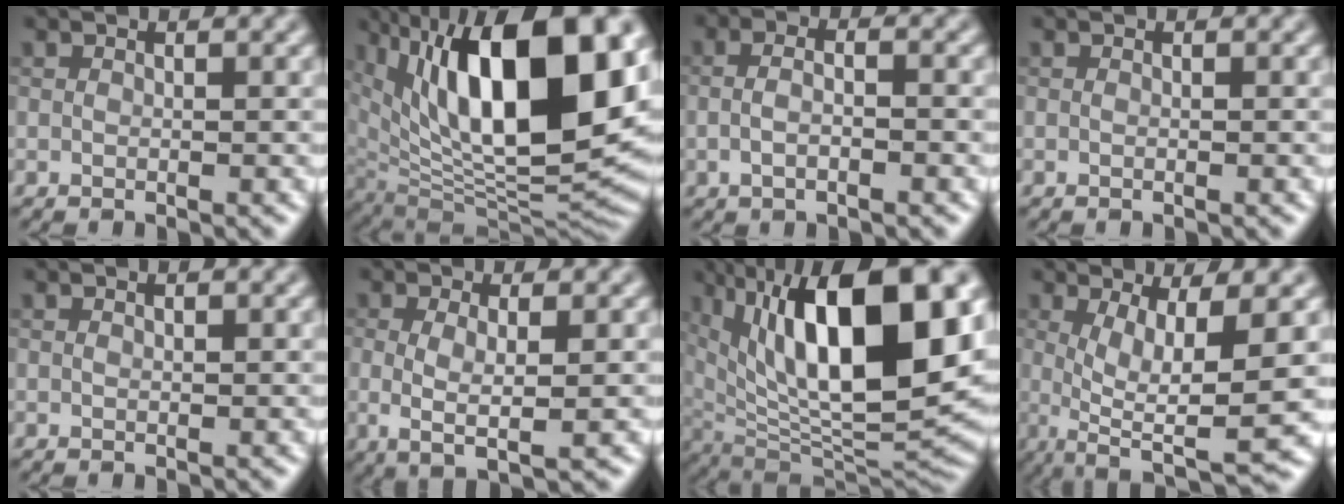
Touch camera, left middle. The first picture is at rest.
{"total": 17.1, "force": [5.0, 7.5, 14.5], "torque": [-0.223, 0.005, 0.092]}
{"total": 2.4, "force": [-0.8, 0.9, 2.1], "torque": [-0.034, -0.005, -0.015]}
{"total": 0.5, "force": [-0.4, 0.2, 0.3], "torque": [-0.002, 0.002, -0.008]}
{"total": 0.0}
{"total": 3.1, "force": [-0.8, 0.6, 3.0], "torque": [-0.063, -0.006, -0.008]}
{"total": 15.8, "force": [4.4, 6.0, 13.9], "torque": [-0.204, 0.000, 0.075]}
{"total": 8.9, "force": [-0.4, 2.2, 8.6], "torque": [-0.127, -0.003, -0.001]}